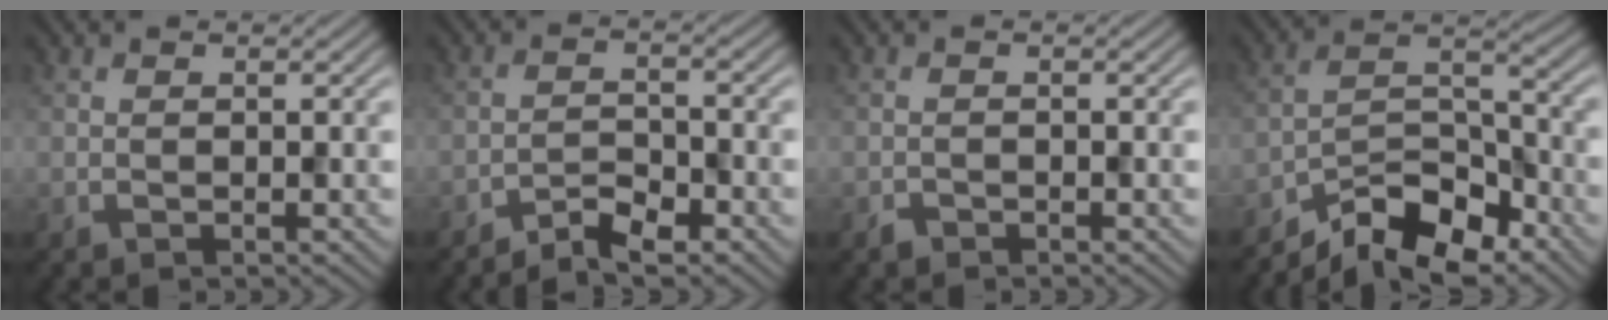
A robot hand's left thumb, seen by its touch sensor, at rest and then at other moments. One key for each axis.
{"total": 4.0, "fx": -3.3, "fy": 0.9, "fz": 1.9, "tx": -0.035, "ty": 0.004, "tz": -0.067}
{"total": 1.0, "fx": -0.8, "fy": 0.5, "fz": 0.1, "tx": -0.001, "ty": -0.001, "tz": -0.017}
{"total": 9.5, "fx": -7.8, "fy": 3.0, "fz": 4.6, "tx": -0.071, "ty": 0.007, "tz": -0.155}